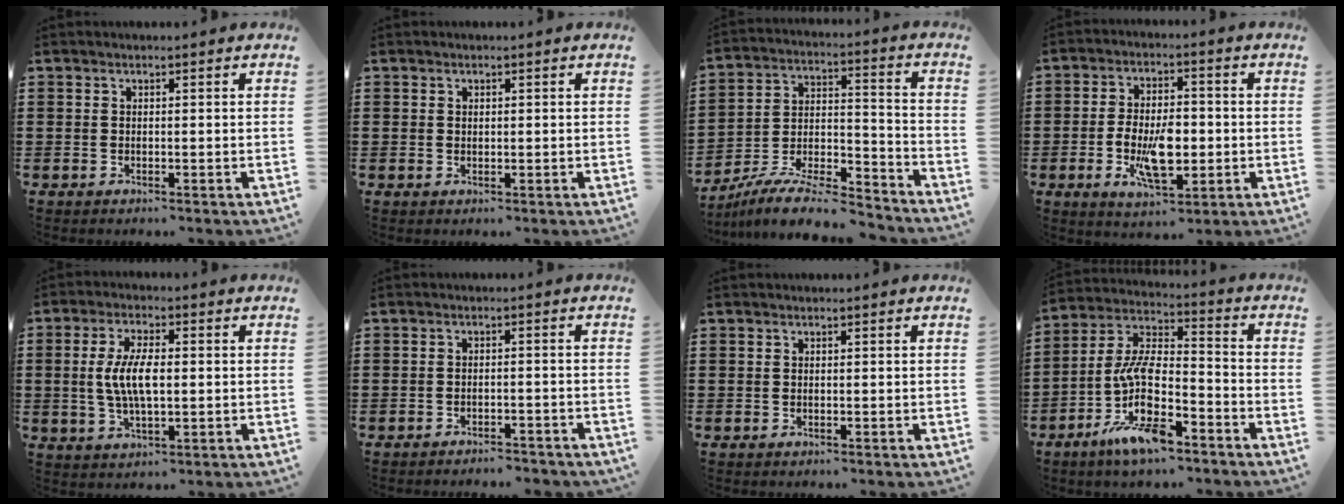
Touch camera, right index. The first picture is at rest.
{"total": 0.5, "force": [0.3, 0.4, 0.1], "torque": [-0.004, 0.002, 0.007]}
{"total": 10.5, "force": [-9.4, 1.9, 4.4], "torque": [-0.075, 0.024, -0.182]}
{"total": 8.6, "force": [-1.8, 4.1, 7.3], "torque": [-0.133, -0.006, -0.036]}
{"total": 6.9, "force": [0.2, 2.7, 6.4], "torque": [-0.147, -0.001, -0.006]}
{"total": 2.1, "force": [-2.1, 0.0, 0.3], "torque": [-0.011, 0.001, -0.045]}
{"total": 0.0}
{"total": 11.2, "force": [-5.8, 4.4, 8.5], "torque": [-0.200, -0.007, -0.120]}